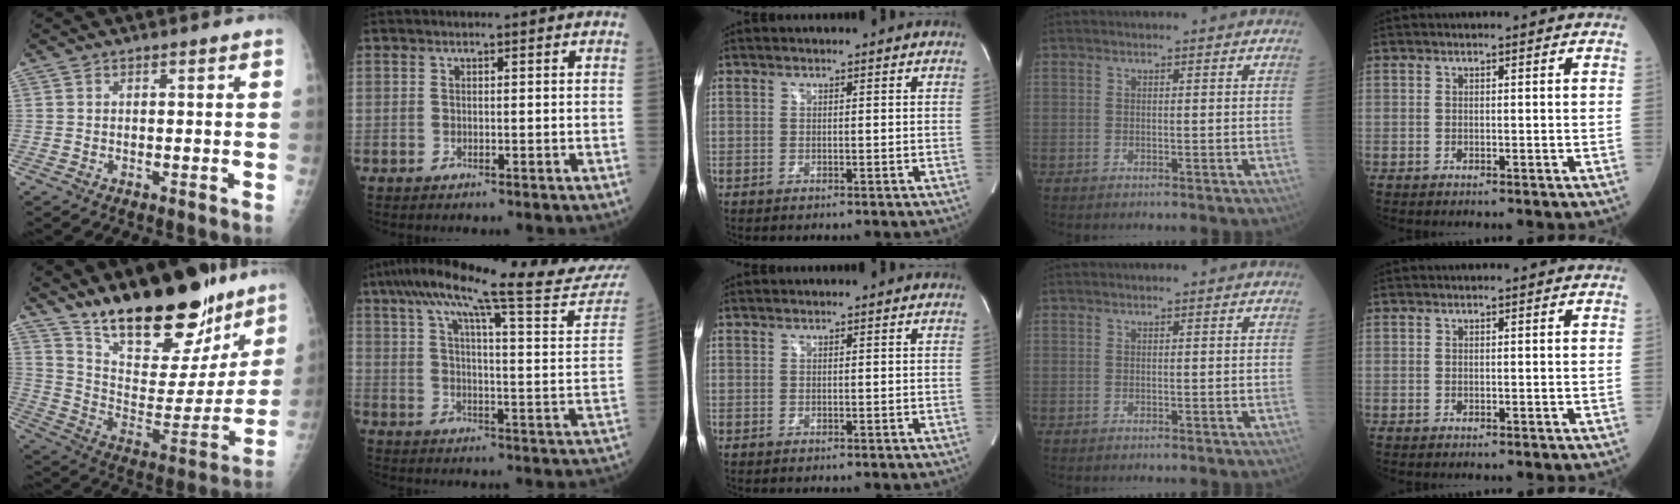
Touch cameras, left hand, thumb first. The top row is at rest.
{"thumb": {"total": 26.6, "force": [19.7, 10.4, 14.6], "torque": [-0.185, -0.099, 0.315]}, "index": {"total": 27.4, "force": [23.8, 0.6, 13.7], "torque": [-0.212, -0.042, 0.306]}}